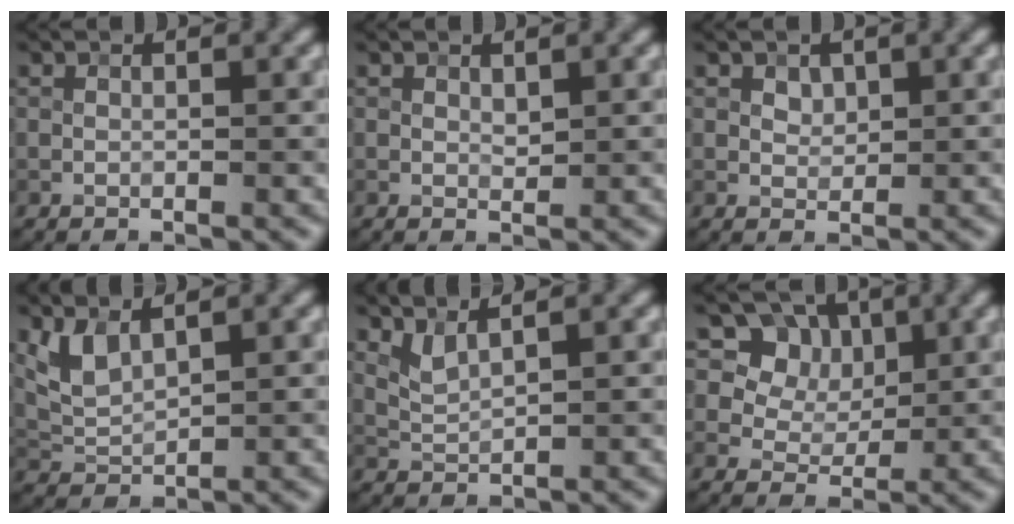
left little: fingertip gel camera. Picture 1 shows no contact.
{"total": 0.8, "force": [0.4, 0.4, 0.5], "torque": [-0.010, -0.002, 0.008]}
{"total": 1.2, "force": [0.7, 0.9, 0.4], "torque": [-0.006, -0.005, 0.012]}
{"total": 3.0, "force": [1.8, 1.3, 2.1], "torque": [-0.053, -0.003, 0.042]}
{"total": 1.9, "force": [1.4, 0.3, 1.2], "torque": [-0.033, -0.006, 0.037]}
{"total": 9.5, "force": [4.6, 7.1, 4.2], "torque": [-0.072, 0.005, 0.072]}